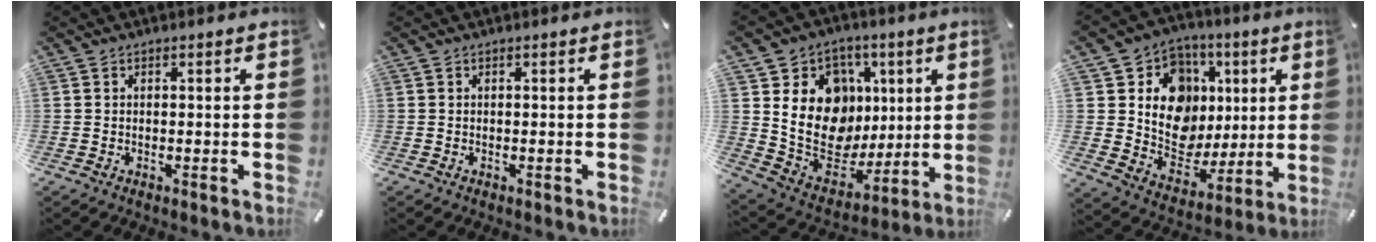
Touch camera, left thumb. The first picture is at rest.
{"total": 0.0}
{"total": 18.6, "force": [3.9, 15.8, 9.2], "torque": [-0.145, -0.031, 0.090]}
{"total": 14.3, "force": [2.7, 12.9, 5.6], "torque": [-0.066, -0.025, 0.059]}